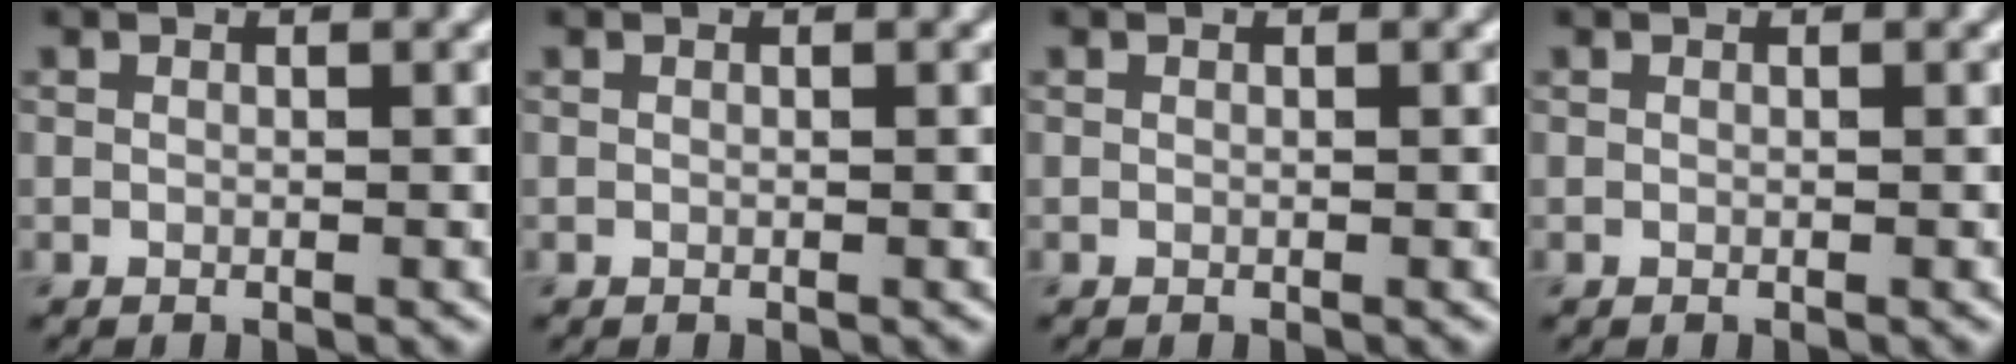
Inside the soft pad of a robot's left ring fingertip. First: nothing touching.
{"total": 0.0}
{"total": 0.0}
{"total": 0.0}